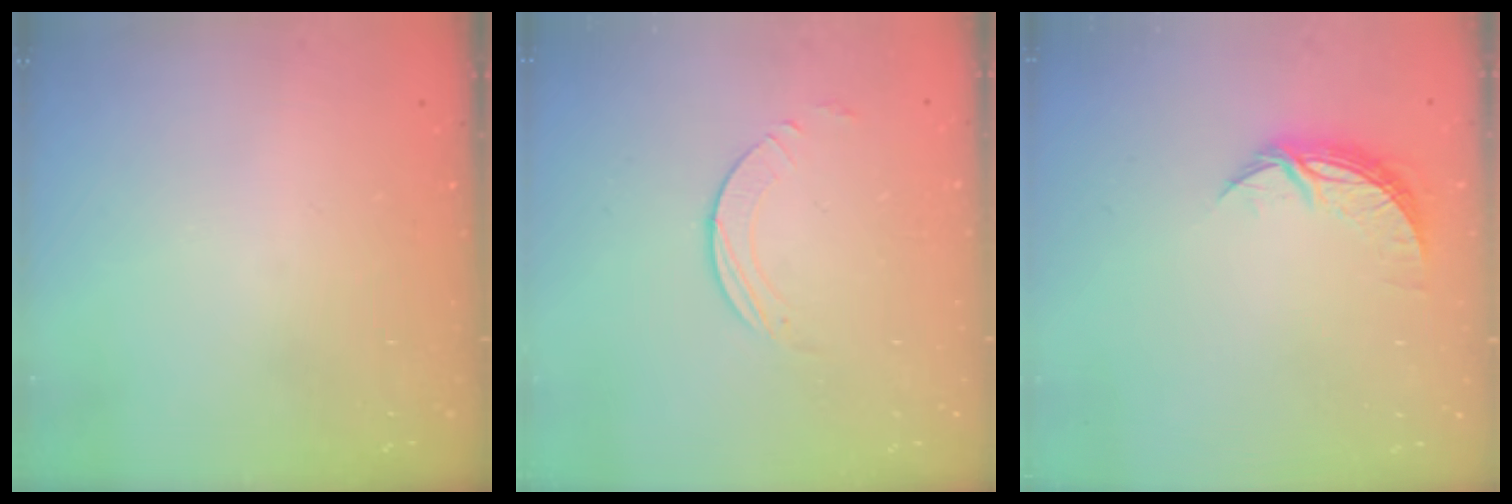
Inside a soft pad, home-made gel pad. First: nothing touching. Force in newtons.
{"total": 3.9, "press": 3.8, "slide": 0.5}
{"total": 7.1, "press": 7.1, "slide": 0.3}